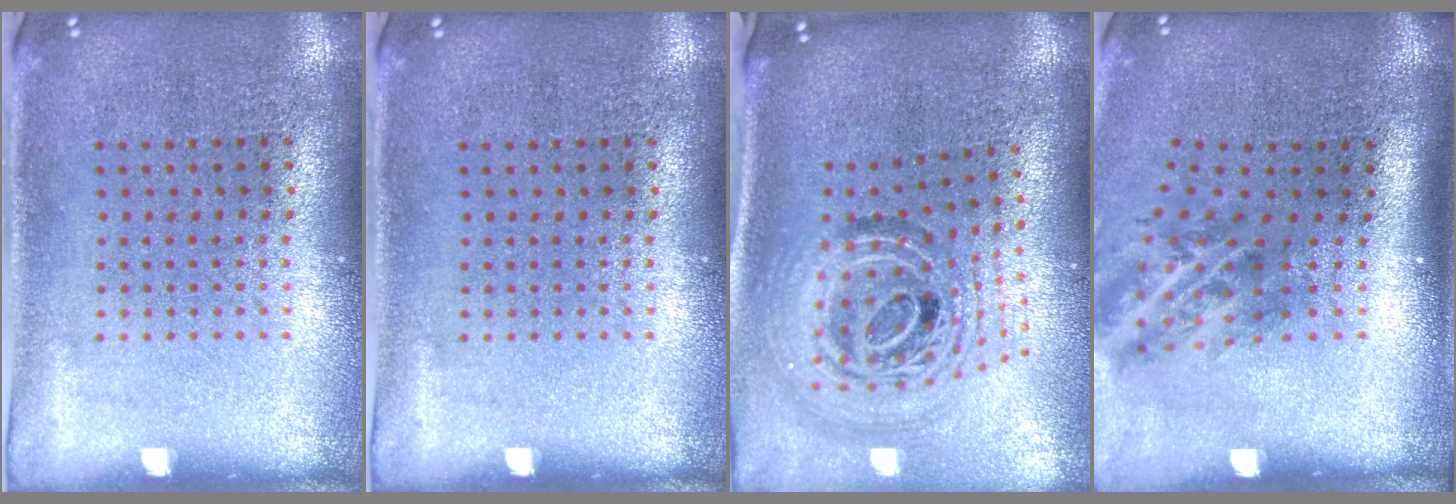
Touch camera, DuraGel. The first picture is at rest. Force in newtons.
{"total": 0.0}
{"total": 2.1, "press": 1.6, "slide": 1.3}
{"total": 2.0, "press": 1.2, "slide": 1.6}